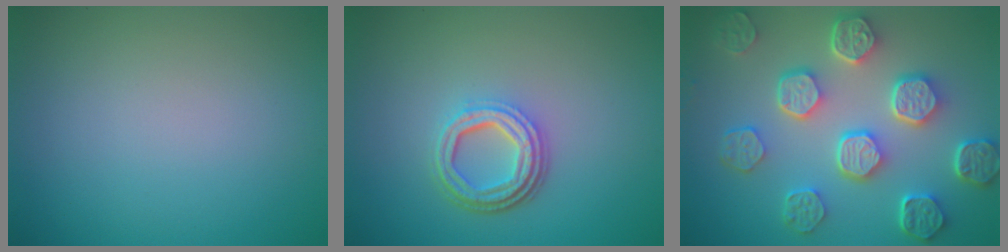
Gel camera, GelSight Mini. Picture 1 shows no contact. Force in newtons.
{"total": 4.2, "press": 3.2, "slide": 2.8}
{"total": 7.6, "press": 5.8, "slide": 4.9}